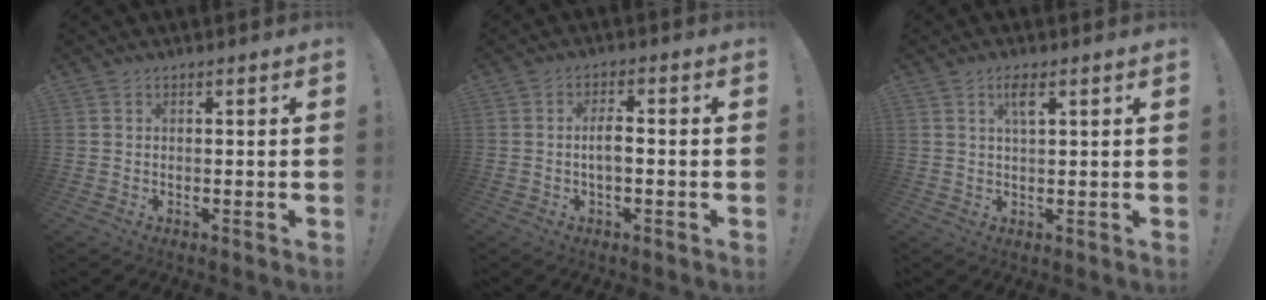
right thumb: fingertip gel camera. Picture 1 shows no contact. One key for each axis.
{"total": 4.3, "fx": -0.9, "fy": 1.3, "fz": 4.0, "tx": -0.086, "ty": 0.007, "tz": -0.018}
{"total": 3.7, "fx": 1.7, "fy": 0.8, "fz": 3.1, "tx": -0.058, "ty": -0.001, "tz": 0.026}